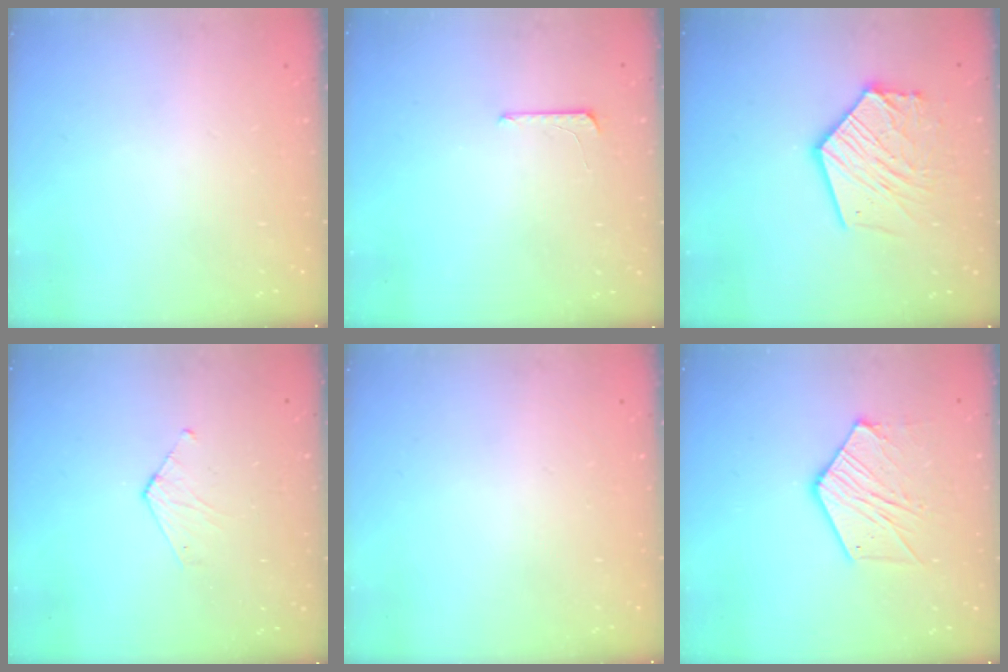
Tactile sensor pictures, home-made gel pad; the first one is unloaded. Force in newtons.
{"total": 4.9, "press": 4.9, "slide": 0.4}
{"total": 15.1, "press": 15.0, "slide": 1.7}
{"total": 3.3, "press": 3.2, "slide": 0.3}
{"total": 0.0}
{"total": 11.5, "press": 11.5, "slide": 1.1}